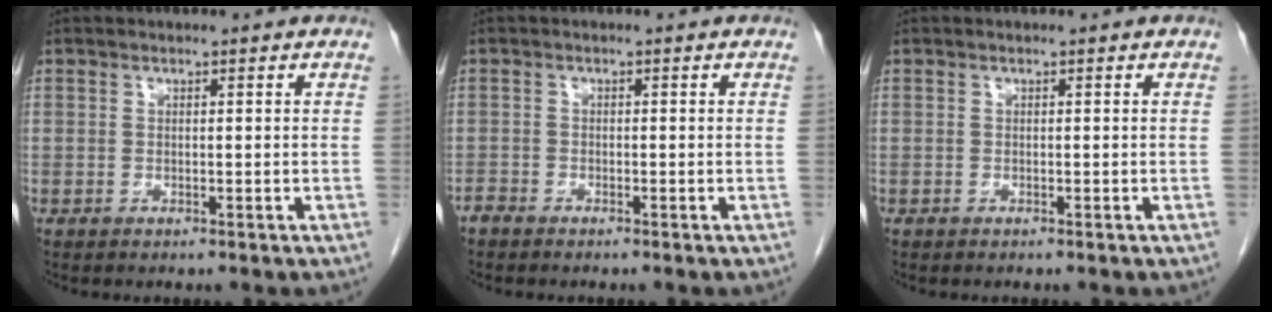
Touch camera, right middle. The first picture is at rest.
{"total": 1.1, "force": [-1.1, 0.2, 0.2], "torque": [-0.008, -0.001, -0.022]}
{"total": 0.0}